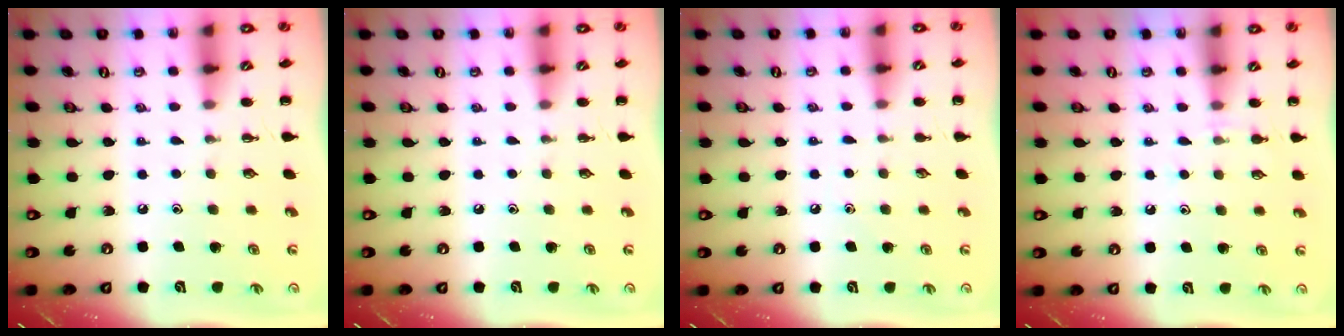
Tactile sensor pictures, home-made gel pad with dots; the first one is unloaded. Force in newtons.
{"total": 0.0}
{"total": 4.2, "press": 3.9, "slide": 1.4}
{"total": 4.9, "press": 4.6, "slide": 1.7}